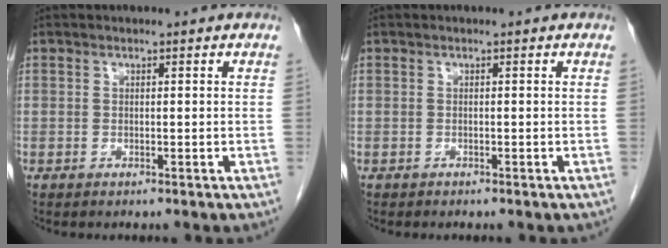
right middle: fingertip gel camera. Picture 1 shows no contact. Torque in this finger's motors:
{"motor_torque": [-0.08, 0.12, -0.03, 0.00]}